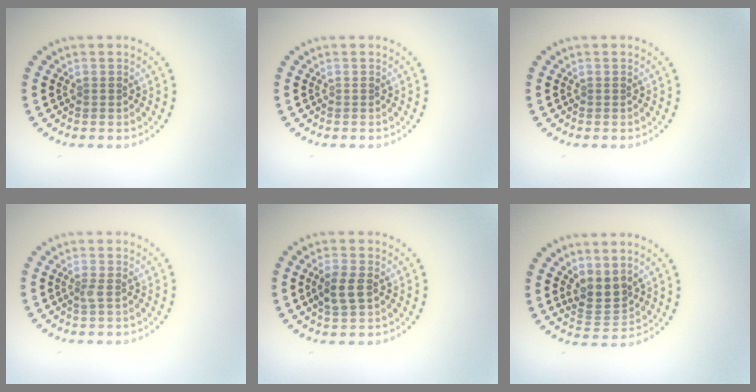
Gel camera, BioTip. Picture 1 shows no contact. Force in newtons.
{"total": 0.0}
{"total": 0.0}
{"total": 0.8, "press": 0.6, "slide": 0.5}
{"total": 2.5, "press": 2.5, "slide": 0.5}
{"total": 2.9, "press": 2.4, "slide": 1.5}